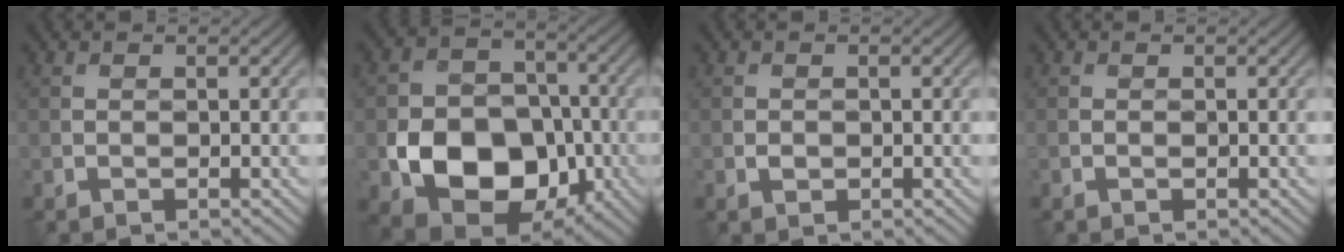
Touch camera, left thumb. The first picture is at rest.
{"total": 12.5, "force": [-3.9, 9.1, 7.7], "torque": [-0.146, -0.020, -0.077]}
{"total": 0.8, "force": [-0.2, 0.6, 0.5], "torque": [-0.009, -0.001, -0.005]}
{"total": 0.0}